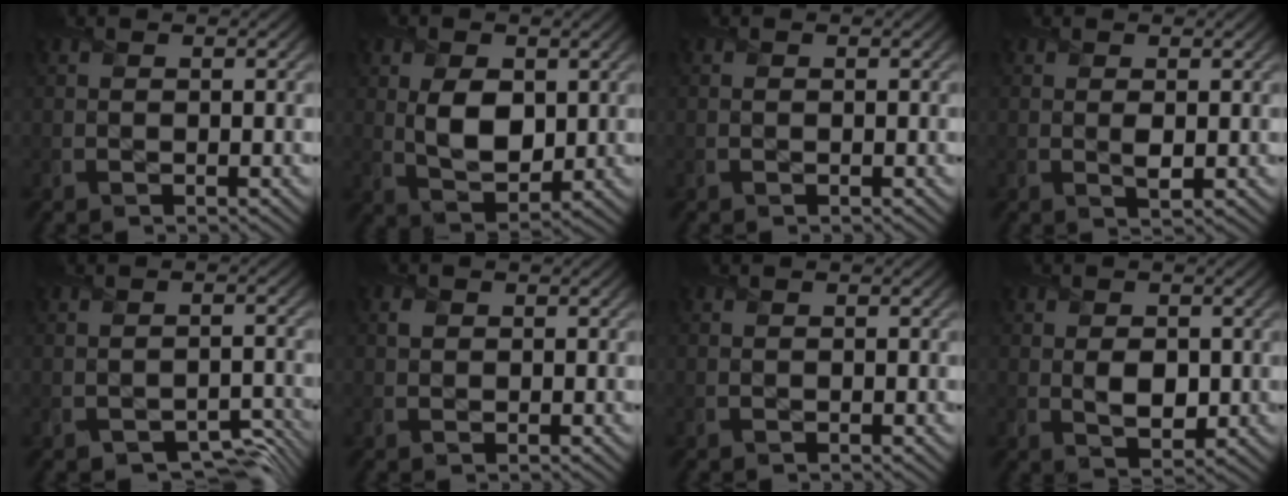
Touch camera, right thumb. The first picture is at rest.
{"total": 6.5, "force": [0.9, 4.3, 4.8], "torque": [-0.096, -0.008, 0.020]}
{"total": 0.0}
{"total": 1.4, "force": [0.2, 0.8, 1.2], "torque": [-0.024, -0.007, 0.005]}
{"total": 3.9, "force": [-2.7, 2.1, 1.9], "torque": [-0.025, -0.013, -0.036]}
{"total": 1.2, "force": [0.3, 1.1, 0.4], "torque": [-0.008, -0.001, 0.002]}
{"total": 0.0}
{"total": 3.4, "force": [0.2, 2.5, 2.3], "torque": [-0.050, -0.008, 0.006]}